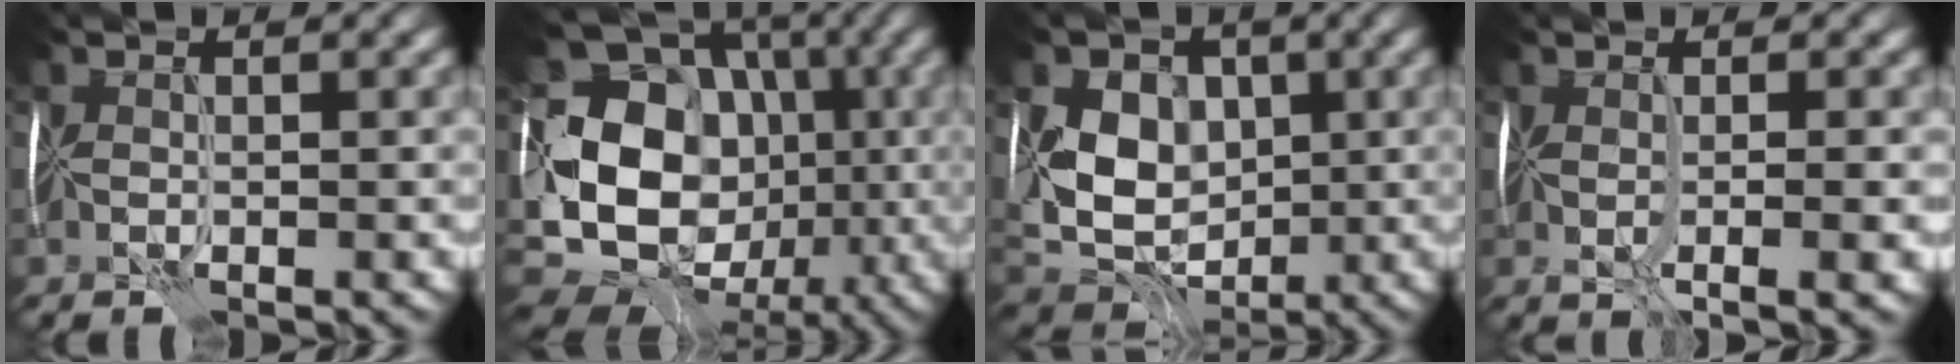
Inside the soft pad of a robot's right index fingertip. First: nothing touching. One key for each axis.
{"total": 16.2, "fx": -2.1, "fy": 12.9, "fz": 9.7, "tx": -0.168, "ty": -0.005, "tz": -0.034}
{"total": 8.2, "fx": 0.7, "fy": 6.3, "fz": 5.2, "tx": -0.087, "ty": -0.002, "tz": 0.011}
{"total": 4.2, "fx": -0.8, "fy": 1.1, "fz": 4.0, "tx": -0.064, "ty": -0.011, "tz": -0.007}